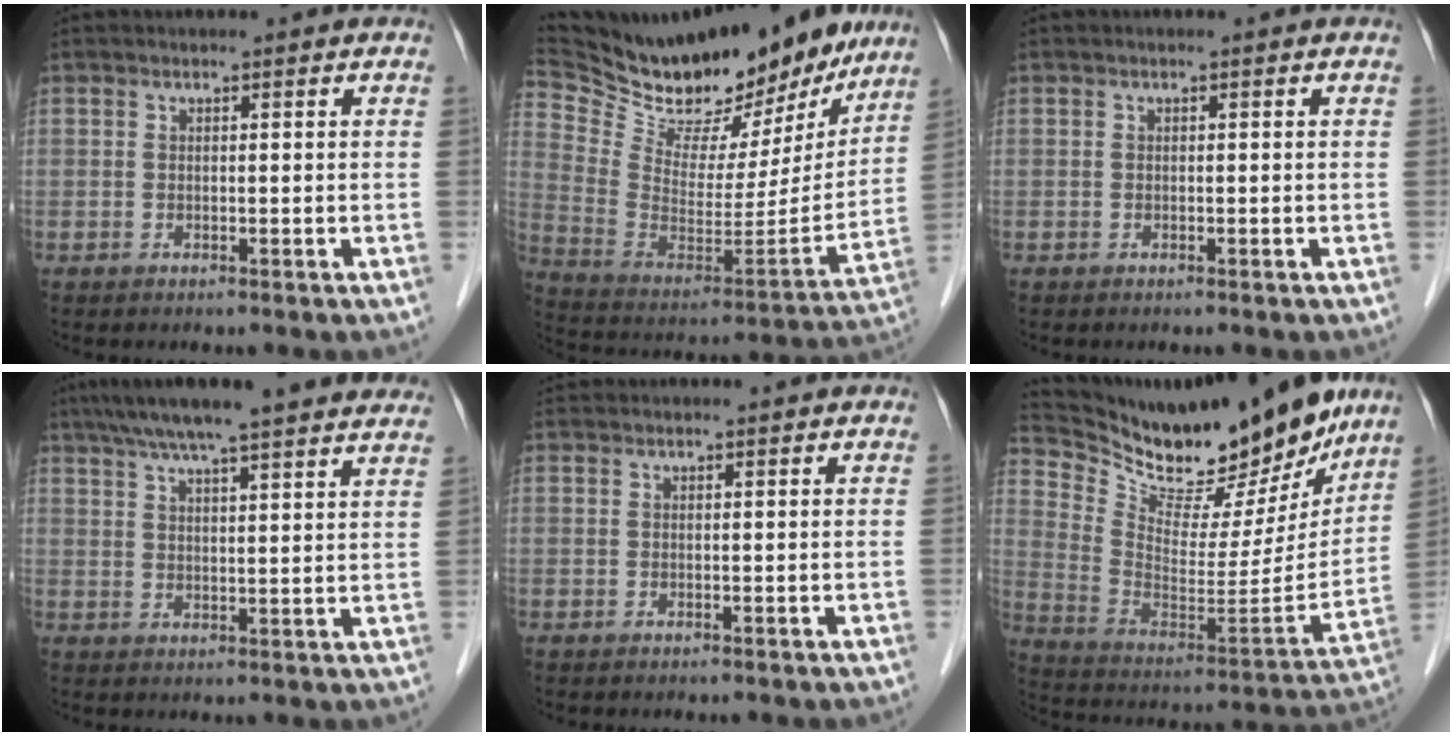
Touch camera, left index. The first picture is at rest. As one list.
[{"total": 28.3, "force": [25.2, 7.9, 10.3], "torque": [-0.190, -0.037, 0.376]}, {"total": 0.0}, {"total": 19.9, "force": [16.8, 1.8, 10.6], "torque": [-0.167, 0.040, 0.221]}, {"total": 2.3, "force": [2.2, 0.3, 0.3], "torque": [-0.010, 0.028, 0.035]}, {"total": 24.8, "force": [21.5, 5.8, 10.7], "torque": [-0.185, -0.038, 0.332]}]